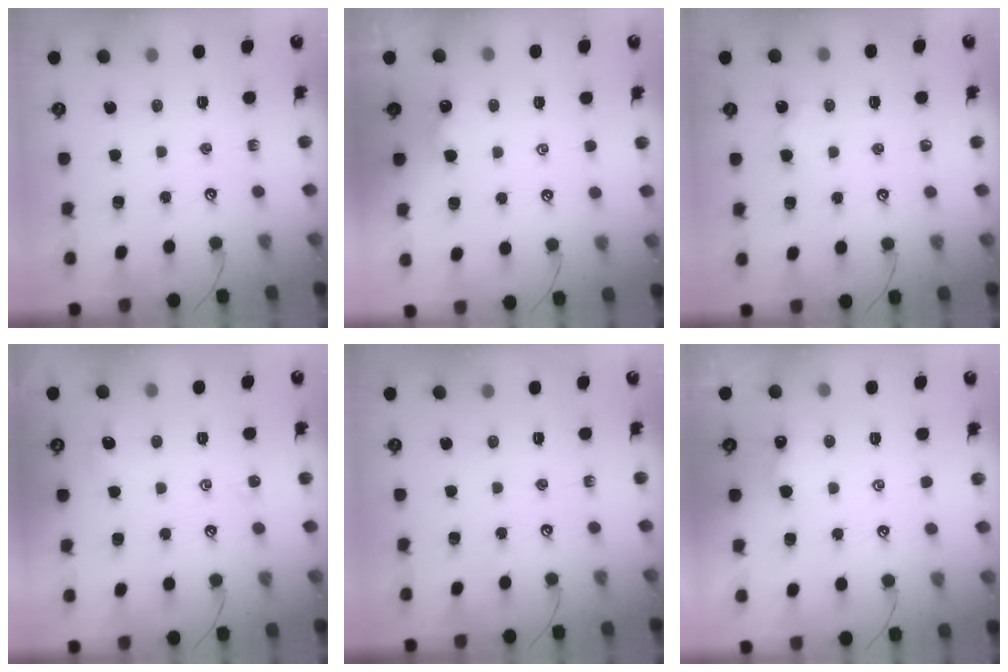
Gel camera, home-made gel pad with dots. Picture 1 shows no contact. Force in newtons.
{"total": 1.2, "press": 1.1, "slide": 0.3}
{"total": 3.3, "press": 3.2, "slide": 0.4}
{"total": 0.0}
{"total": 0.0}
{"total": 2.1, "press": 2.1, "slide": 0.3}